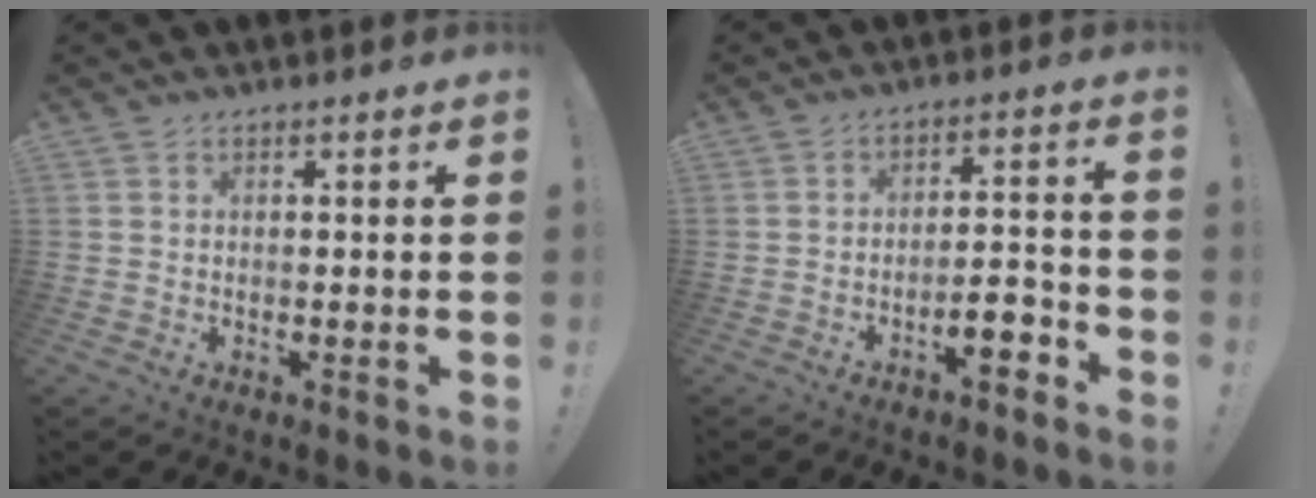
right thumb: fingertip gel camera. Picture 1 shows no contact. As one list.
[{"total": 7.6, "force": [-4.8, 2.3, 5.4], "torque": [-0.074, 0.025, -0.081]}]